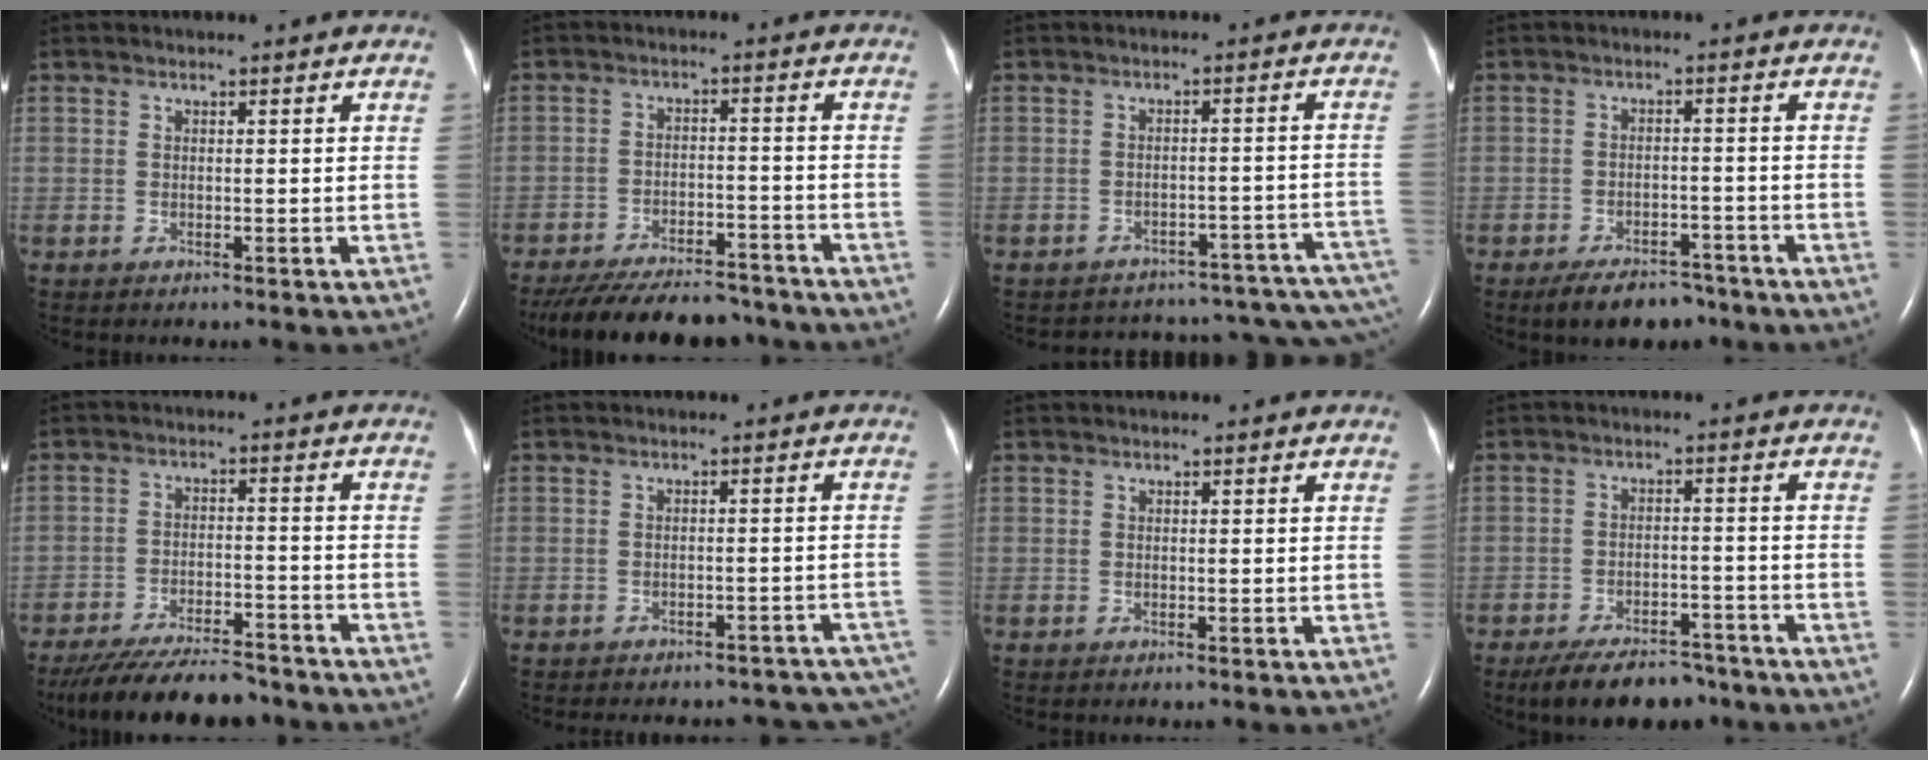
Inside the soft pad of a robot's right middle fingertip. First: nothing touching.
{"total": 17.6, "force": [-15.5, 5.0, 6.8], "torque": [-0.147, -0.016, -0.222]}
{"total": 20.6, "force": [-18.7, 5.4, 6.6], "torque": [-0.057, 0.028, -0.206]}
{"total": 7.0, "force": [-5.5, 3.1, 3.0], "torque": [-0.048, 0.001, -0.084]}
{"total": 15.0, "force": [-13.3, 2.9, 6.2], "torque": [-0.117, -0.014, -0.202]}
{"total": 19.3, "force": [-16.6, 7.0, 6.9], "torque": [-0.095, 0.013, -0.176]}
{"total": 0.0}
{"total": 10.1, "force": [-8.2, 4.1, 4.3], "torque": [-0.064, -0.001, -0.128]}